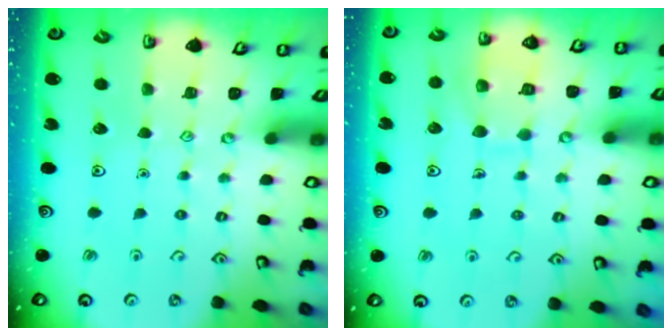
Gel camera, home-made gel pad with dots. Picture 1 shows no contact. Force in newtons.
{"total": 8.6, "press": 8.6, "slide": 0.8}